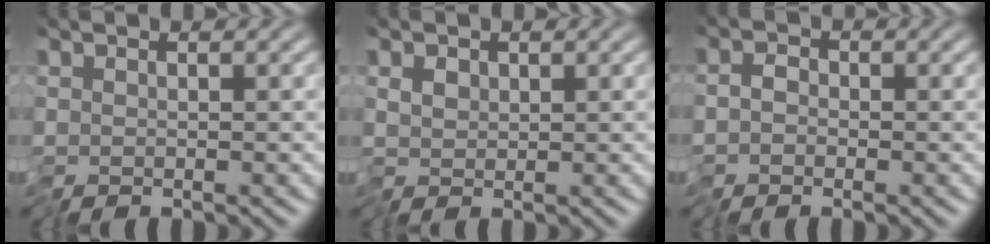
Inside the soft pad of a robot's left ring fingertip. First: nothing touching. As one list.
[{"total": 1.3, "force": [0.2, 0.9, 1.0], "torque": [-0.015, 0.000, 0.002]}, {"total": 1.4, "force": [-1.0, 0.8, 0.5], "torque": [0.002, 0.000, -0.022]}]